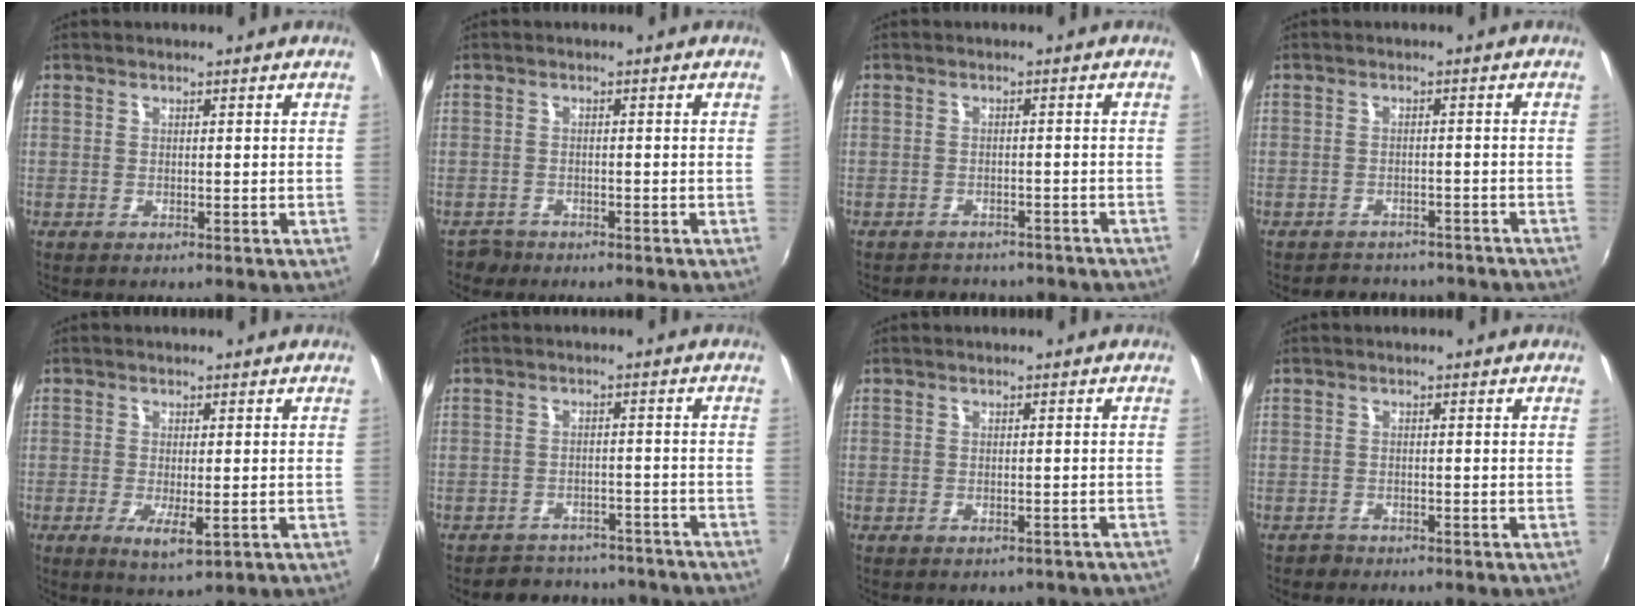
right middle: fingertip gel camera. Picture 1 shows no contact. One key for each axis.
{"total": 2.0, "fx": -1.6, "fy": 1.2, "fz": -0.1, "tx": -0.003, "ty": 0.001, "tz": -0.031}
{"total": 8.5, "fx": -7.4, "fy": 3.3, "fz": 2.6, "tx": -0.055, "ty": -0.008, "tz": -0.092}
{"total": 9.3, "fx": -8.1, "fy": 3.7, "fz": 2.6, "tx": -0.058, "ty": -0.001, "tz": -0.100}
{"total": 4.3, "fx": -1.3, "fy": 1.1, "fz": 4.0, "tx": -0.078, "ty": -0.015, "tz": -0.019}
{"total": 13.7, "fx": -12.1, "fy": 5.3, "fz": 3.5, "tx": -0.081, "ty": 0.017, "tz": -0.146}
{"total": 4.1, "fx": -3.4, "fy": 1.8, "fz": 1.4, "tx": -0.021, "ty": -0.008, "tz": -0.032}
{"total": 1.3, "fx": -1.1, "fy": 0.7, "fz": -0.1, "tx": -0.002, "ty": 0.001, "tz": -0.019}